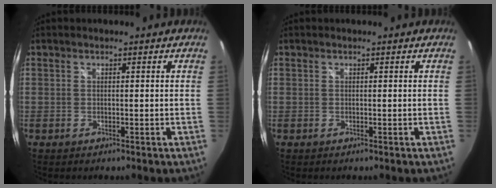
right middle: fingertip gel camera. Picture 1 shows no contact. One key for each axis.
{"total": 0.0}